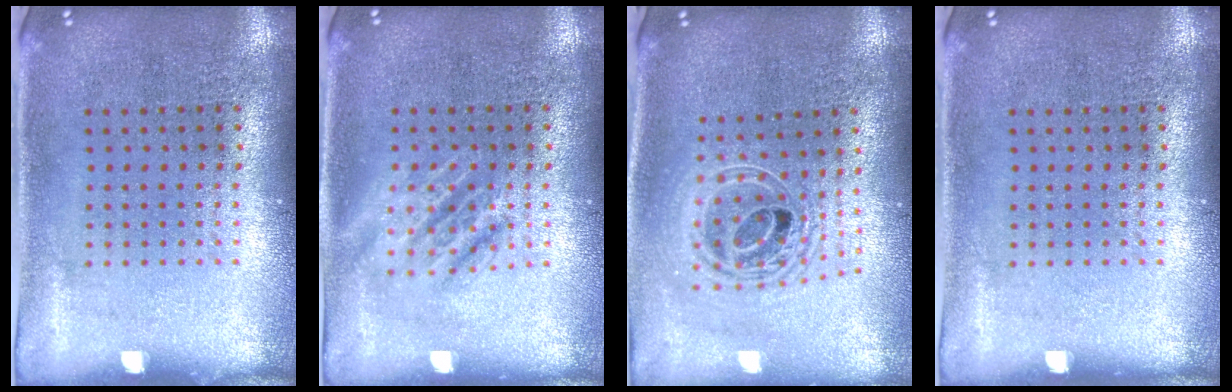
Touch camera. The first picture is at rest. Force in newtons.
{"total": 1.2, "press": 1.2, "slide": 0.2}
{"total": 2.1, "press": 1.6, "slide": 1.3}
{"total": 0.0}